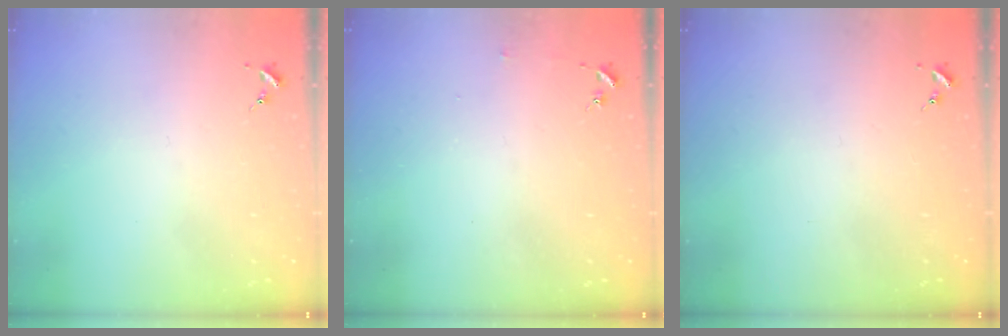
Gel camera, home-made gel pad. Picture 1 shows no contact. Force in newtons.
{"total": 2.5, "press": 2.5, "slide": 0.2}
{"total": 0.0}